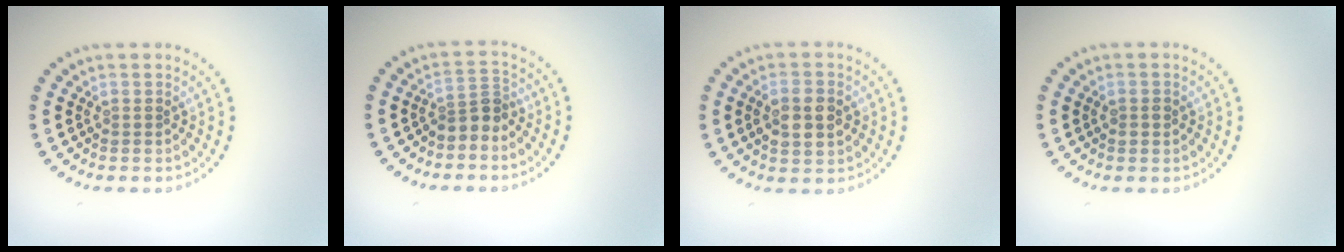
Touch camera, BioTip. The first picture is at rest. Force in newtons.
{"total": 2.4, "press": 1.8, "slide": 1.6}
{"total": 3.1, "press": 3.1, "slide": 0.3}
{"total": 0.8, "press": 0.8, "slide": 0.1}